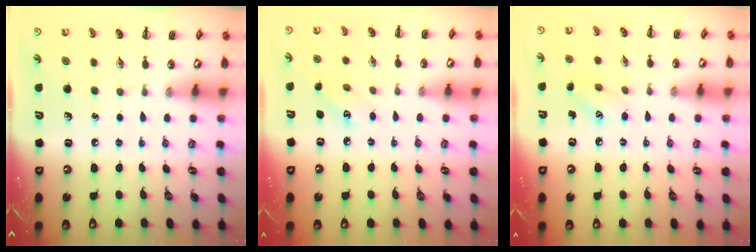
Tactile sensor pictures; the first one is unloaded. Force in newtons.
{"total": 3.5, "press": 3.4, "slide": 0.7}
{"total": 6.2, "press": 5.9, "slide": 1.6}